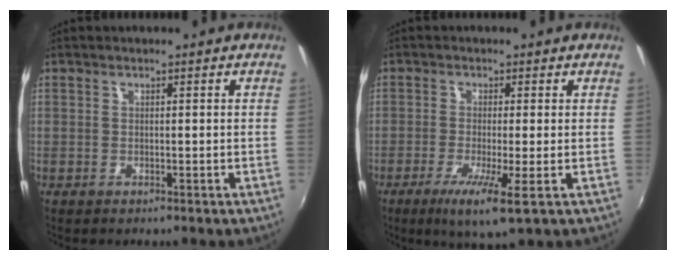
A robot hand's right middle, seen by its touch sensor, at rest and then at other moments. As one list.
[{"total": 6.5, "force": [-2.5, -0.2, 6.0], "torque": [-0.126, -0.021, -0.047]}]